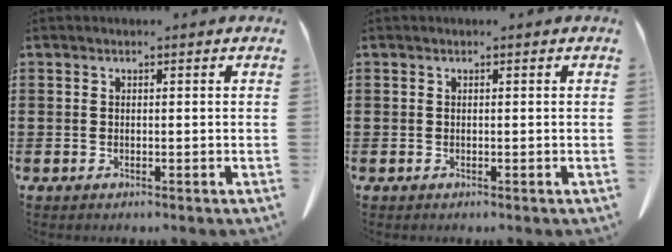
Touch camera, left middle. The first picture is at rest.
{"total": 0.0}